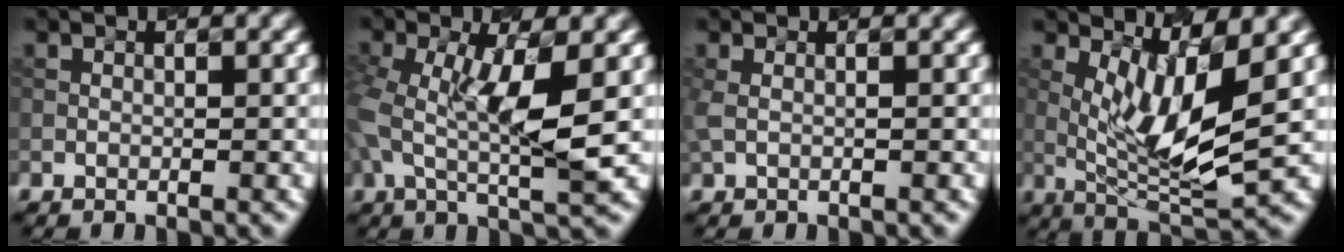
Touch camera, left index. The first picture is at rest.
{"total": 7.0, "force": [0.1, 2.3, 6.6], "torque": [-0.142, 0.000, -0.002]}
{"total": 1.1, "force": [0.3, 0.4, 1.0], "torque": [-0.021, 0.006, 0.001]}
{"total": 7.1, "force": [1.4, 1.8, 6.7], "torque": [-0.120, -0.013, 0.034]}